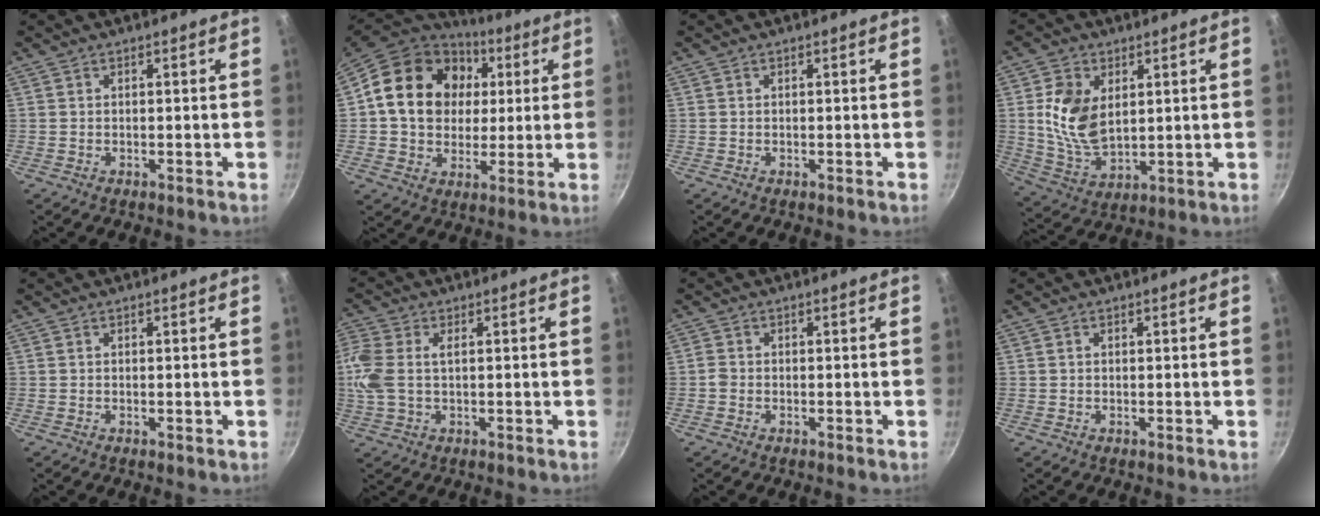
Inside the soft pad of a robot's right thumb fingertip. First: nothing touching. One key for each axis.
{"total": 20.8, "fx": 4.1, "fy": 16.7, "fz": 11.8, "tx": -0.189, "ty": 0.020, "tz": 0.064}
{"total": 0.0}
{"total": 12.0, "fx": 2.5, "fy": 7.8, "fz": 8.9, "tx": -0.158, "ty": -0.023, "tz": 0.057}
{"total": 0.0}
{"total": 7.8, "fx": 1.0, "fy": 4.6, "fz": 6.3, "tx": -0.144, "ty": 0.010, "tz": 0.015}
{"total": 1.2, "fx": -0.5, "fy": 1.0, "fz": 0.5, "tx": -0.008, "ty": 0.003, "tz": -0.013}
{"total": 0.6, "fx": 0.2, "fy": 0.5, "fz": 0.3, "tx": -0.004, "ty": 0.003, "tz": 0.004}